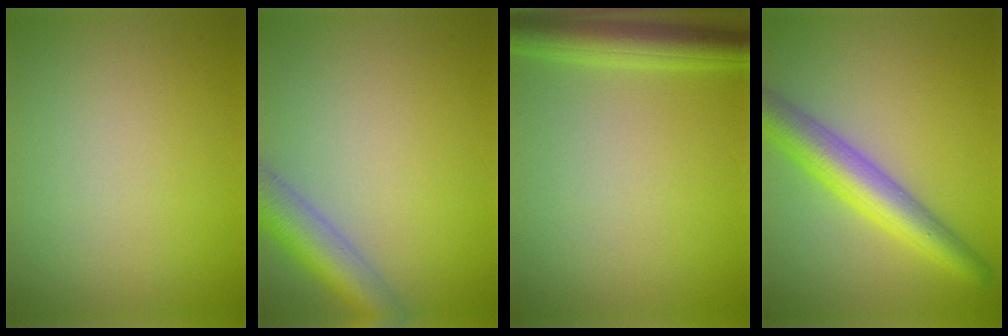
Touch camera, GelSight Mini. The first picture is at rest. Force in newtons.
{"total": 5.0, "press": 5.0, "slide": 0.3}
{"total": 4.5, "press": 4.5, "slide": 0.3}
{"total": 5.8, "press": 5.8, "slide": 0.3}